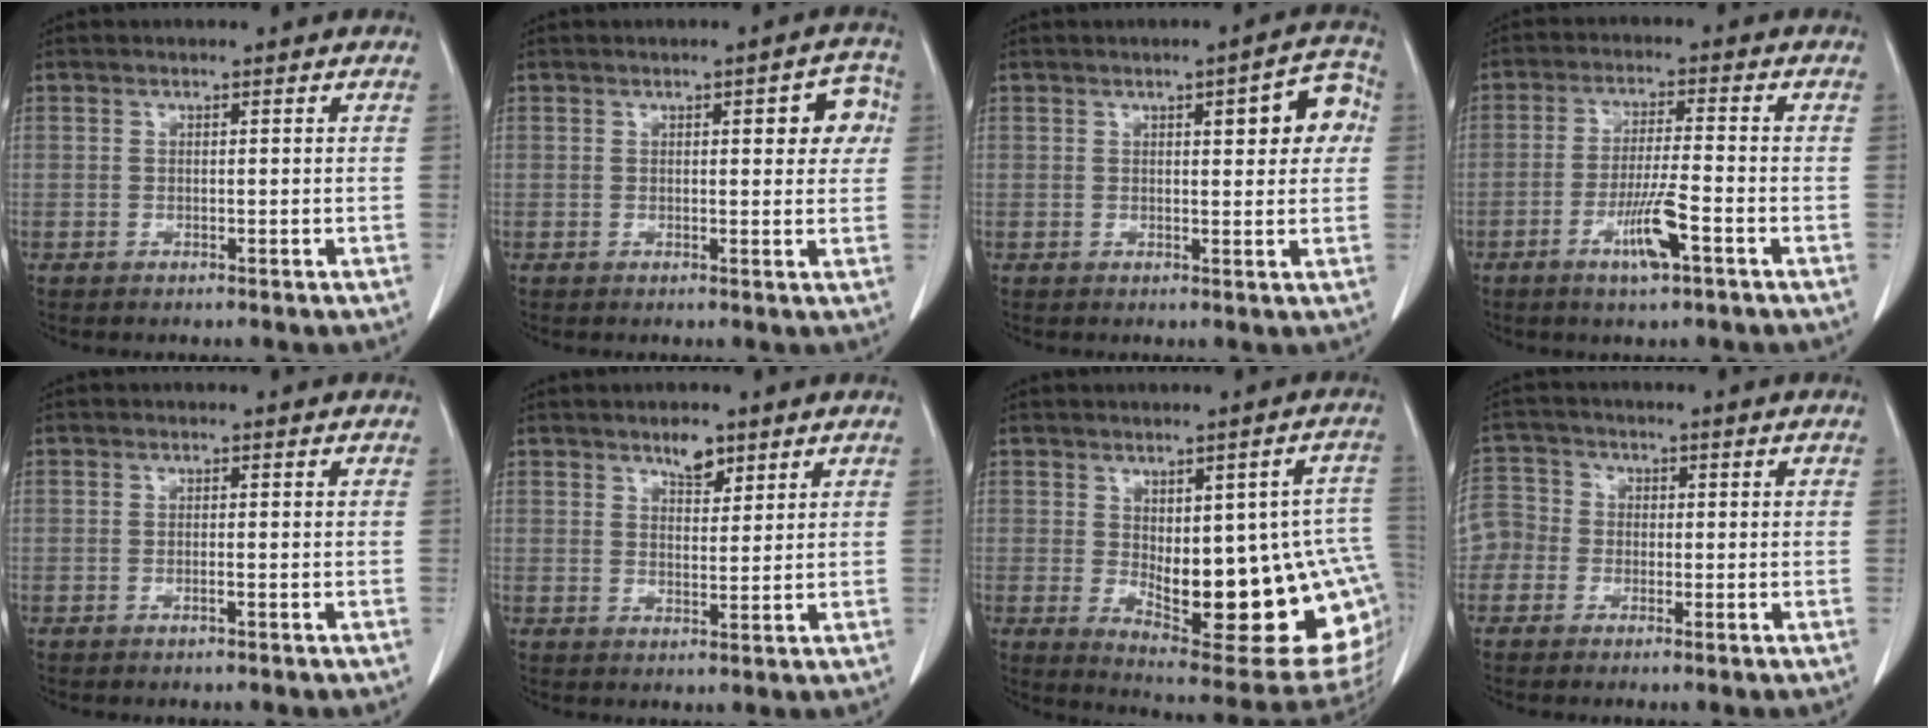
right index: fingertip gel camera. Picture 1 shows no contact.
{"total": 5.1, "force": [1.3, 1.7, 4.6], "torque": [-0.045, 0.012, 0.011]}
{"total": 6.8, "force": [1.7, 2.0, 6.2], "torque": [-0.067, 0.018, 0.016]}
{"total": 6.8, "force": [-3.3, 0.2, 5.9], "torque": [-0.112, -0.010, -0.060]}
{"total": 0.6, "force": [-0.3, -0.1, 0.5], "torque": [-0.011, 0.000, -0.005]}
{"total": 3.5, "force": [2.6, 1.5, 1.9], "torque": [-0.031, -0.002, 0.042]}
{"total": 21.8, "force": [-2.1, 6.6, 20.7], "torque": [-0.202, 0.002, -0.002]}
{"total": 8.3, "force": [-1.8, 8.0, 1.4], "torque": [-0.055, 0.035, -0.040]}